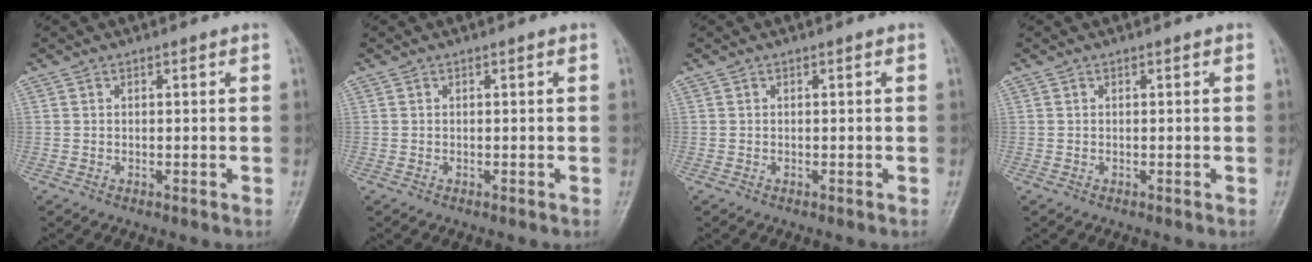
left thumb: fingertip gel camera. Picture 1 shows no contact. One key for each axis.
{"total": 0.0}
{"total": 0.0}
{"total": 0.0}